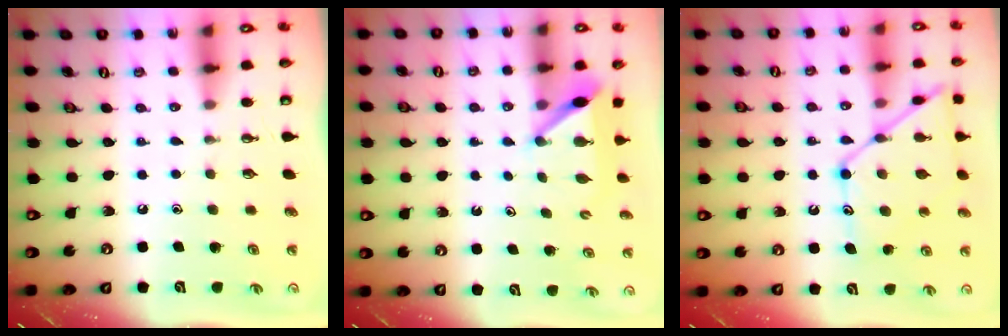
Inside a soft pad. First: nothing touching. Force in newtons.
{"total": 6.1, "press": 6.1, "slide": 0.5}
{"total": 14.9, "press": 14.8, "slide": 1.2}